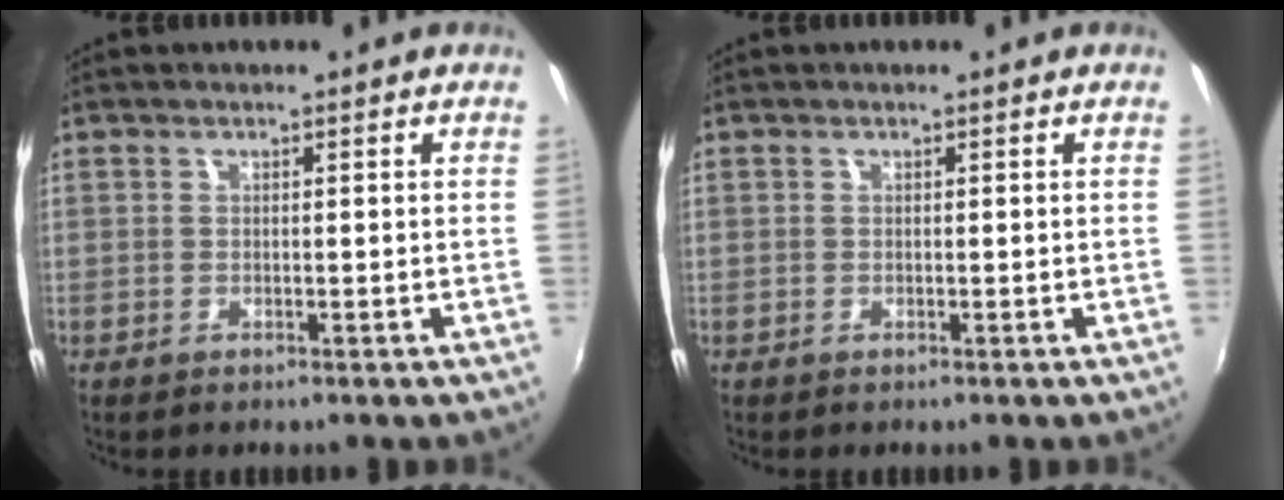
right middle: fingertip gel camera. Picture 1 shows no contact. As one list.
[{"total": 0.0}]